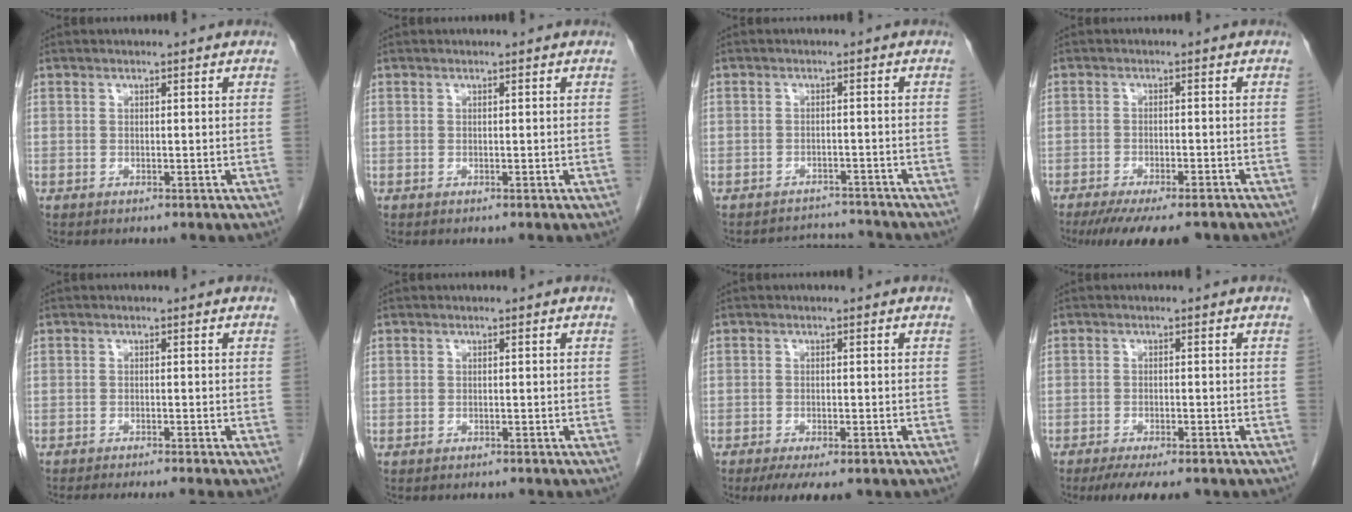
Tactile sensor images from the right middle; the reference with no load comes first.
{"total": 0.0}
{"total": 4.5, "force": [-4.2, 0.9, -1.4], "torque": [0.019, 0.015, -0.059]}
{"total": 12.0, "force": [-9.6, 2.8, 6.6], "torque": [-0.098, -0.020, -0.137]}
{"total": 7.4, "force": [-6.6, -0.8, 3.2], "torque": [-0.024, -0.018, -0.094]}
{"total": 2.1, "force": [-1.9, 0.9, 0.0], "torque": [-0.003, -0.002, -0.030]}
{"total": 6.2, "force": [-4.7, 1.8, 3.6], "torque": [-0.047, -0.009, -0.072]}
{"total": 7.9, "force": [-6.5, 1.8, 4.1], "torque": [-0.052, -0.008, -0.097]}